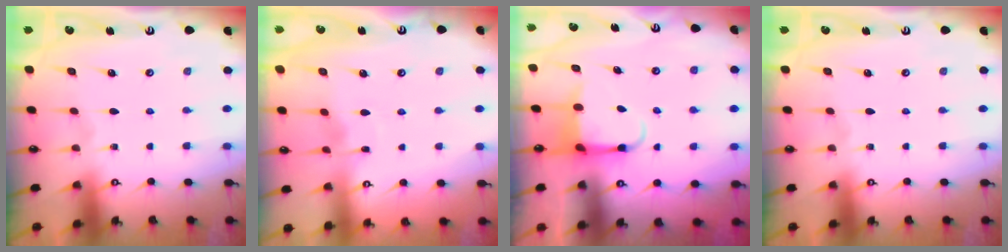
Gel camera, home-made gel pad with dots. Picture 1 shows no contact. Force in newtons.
{"total": 2.9, "press": 2.8, "slide": 0.4}
{"total": 3.8, "press": 3.7, "slide": 0.7}
{"total": 0.0}